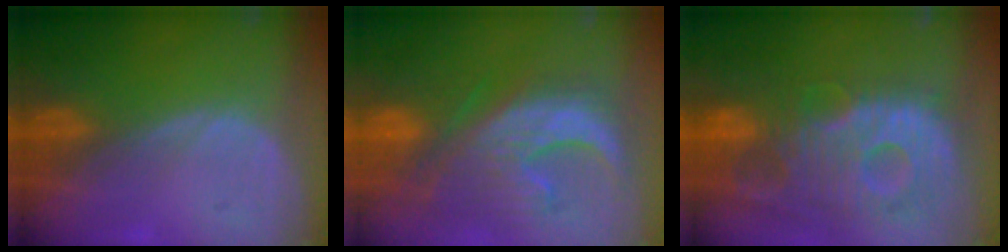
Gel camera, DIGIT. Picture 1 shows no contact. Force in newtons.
{"total": 12.3, "press": 11.3, "slide": 4.8}
{"total": 13.6, "press": 11.8, "slide": 6.8}